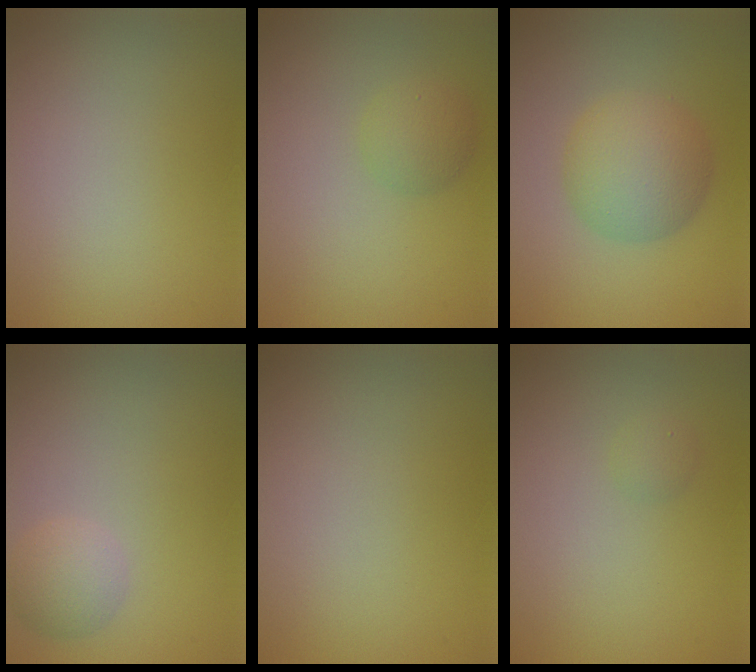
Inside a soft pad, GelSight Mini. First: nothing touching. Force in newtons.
{"total": 1.8, "press": 1.8, "slide": 0.1}
{"total": 4.9, "press": 4.9, "slide": 0.0}
{"total": 2.1, "press": 2.1, "slide": 0.0}
{"total": 0.0}
{"total": 0.7, "press": 0.7, "slide": 0.0}